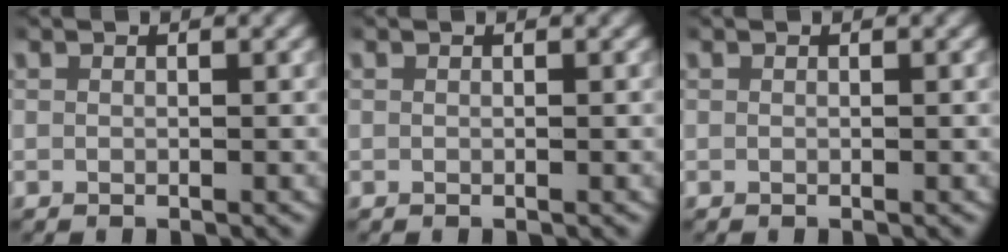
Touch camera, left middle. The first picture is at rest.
{"total": 0.0}
{"total": 0.0}